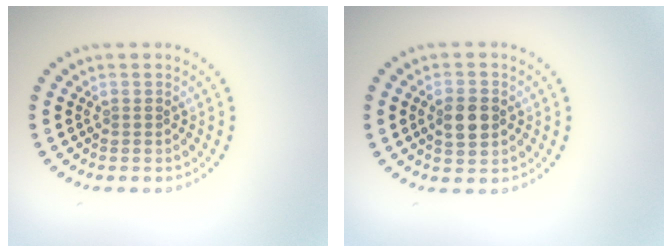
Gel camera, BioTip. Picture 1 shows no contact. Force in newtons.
{"total": 3.3, "press": 3.3, "slide": 0.1}